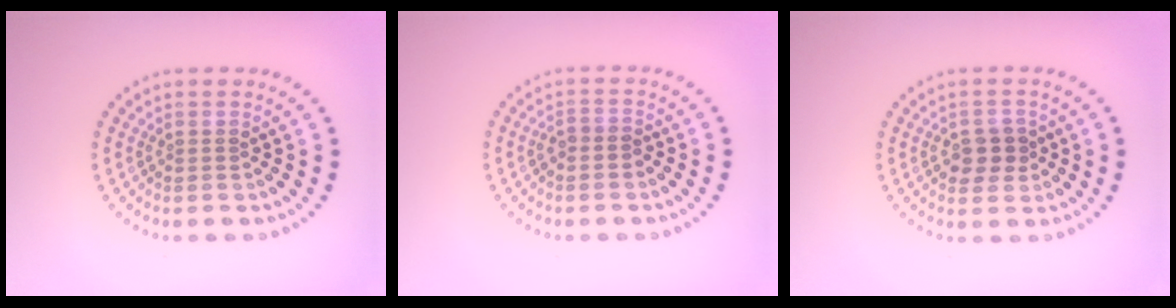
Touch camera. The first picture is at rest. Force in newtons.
{"total": 1.1, "press": 0.9, "slide": 0.7}
{"total": 2.4, "press": 2.3, "slide": 0.6}